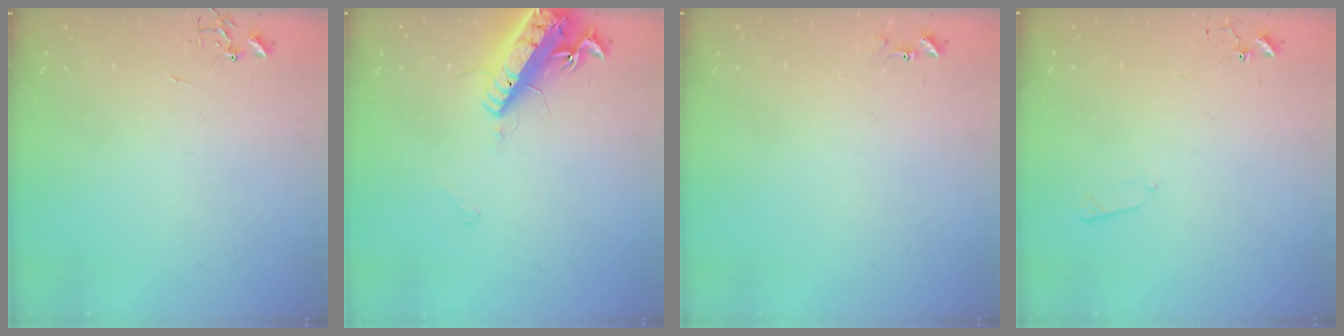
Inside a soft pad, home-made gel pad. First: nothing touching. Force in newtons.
{"total": 16.3, "press": 15.9, "slide": 3.8}
{"total": 6.0, "press": 5.9, "slide": 0.6}
{"total": 4.1, "press": 4.0, "slide": 0.6}